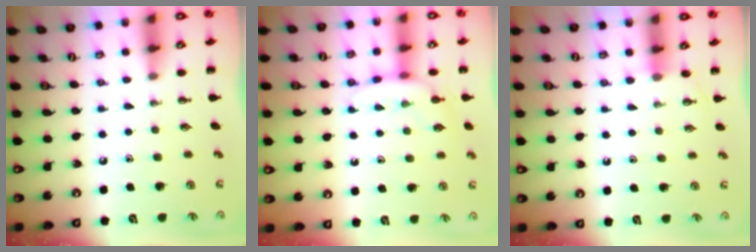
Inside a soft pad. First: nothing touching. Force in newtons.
{"total": 8.1, "press": 7.9, "slide": 1.5}
{"total": 4.1, "press": 3.9, "slide": 1.0}